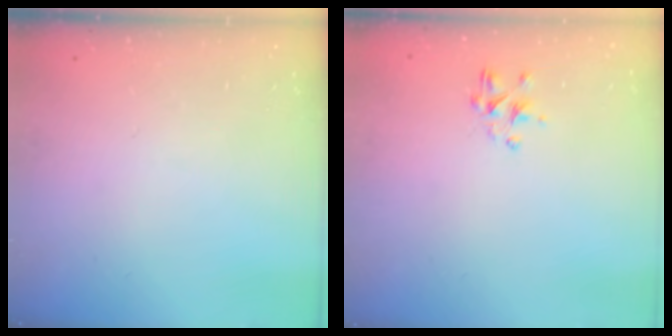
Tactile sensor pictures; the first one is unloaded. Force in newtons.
{"total": 2.3, "press": 2.1, "slide": 1.0}